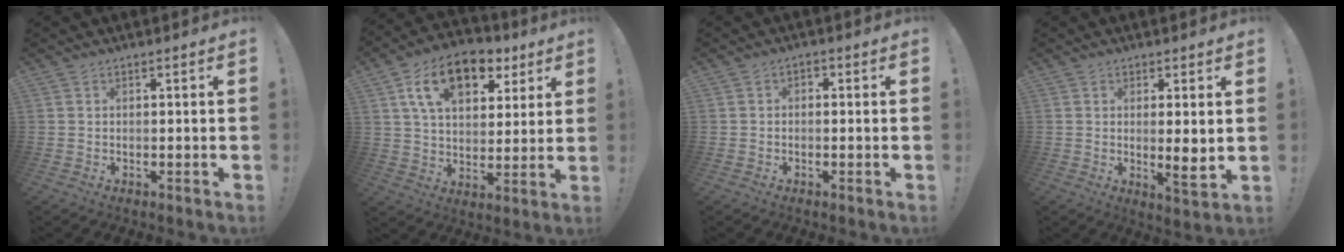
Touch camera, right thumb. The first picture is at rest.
{"total": 16.7, "force": [8.7, 9.9, 10.3], "torque": [-0.166, -0.030, 0.158]}
{"total": 1.5, "force": [-1.1, 0.9, 0.6], "torque": [-0.007, 0.007, -0.020]}
{"total": 5.5, "force": [0.7, 0.8, 5.4], "torque": [-0.062, -0.021, 0.012]}